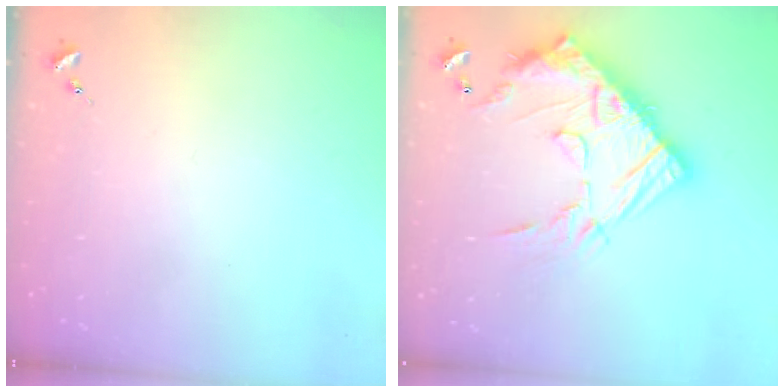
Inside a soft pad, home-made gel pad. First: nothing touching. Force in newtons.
{"total": 21.0, "press": 21.0, "slide": 1.6}